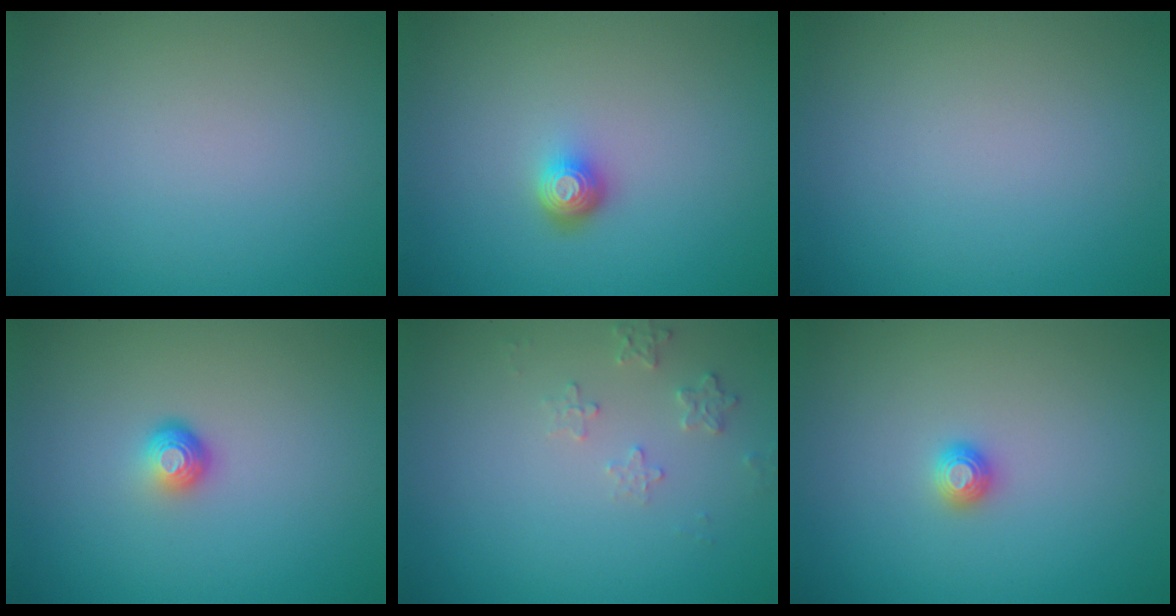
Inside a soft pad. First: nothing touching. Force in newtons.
{"total": 1.9, "press": 1.4, "slide": 1.3}
{"total": 0.0}
{"total": 1.8, "press": 1.2, "slide": 1.4}
{"total": 1.6, "press": 1.6, "slide": 0.4}
{"total": 1.2, "press": 1.1, "slide": 0.3}